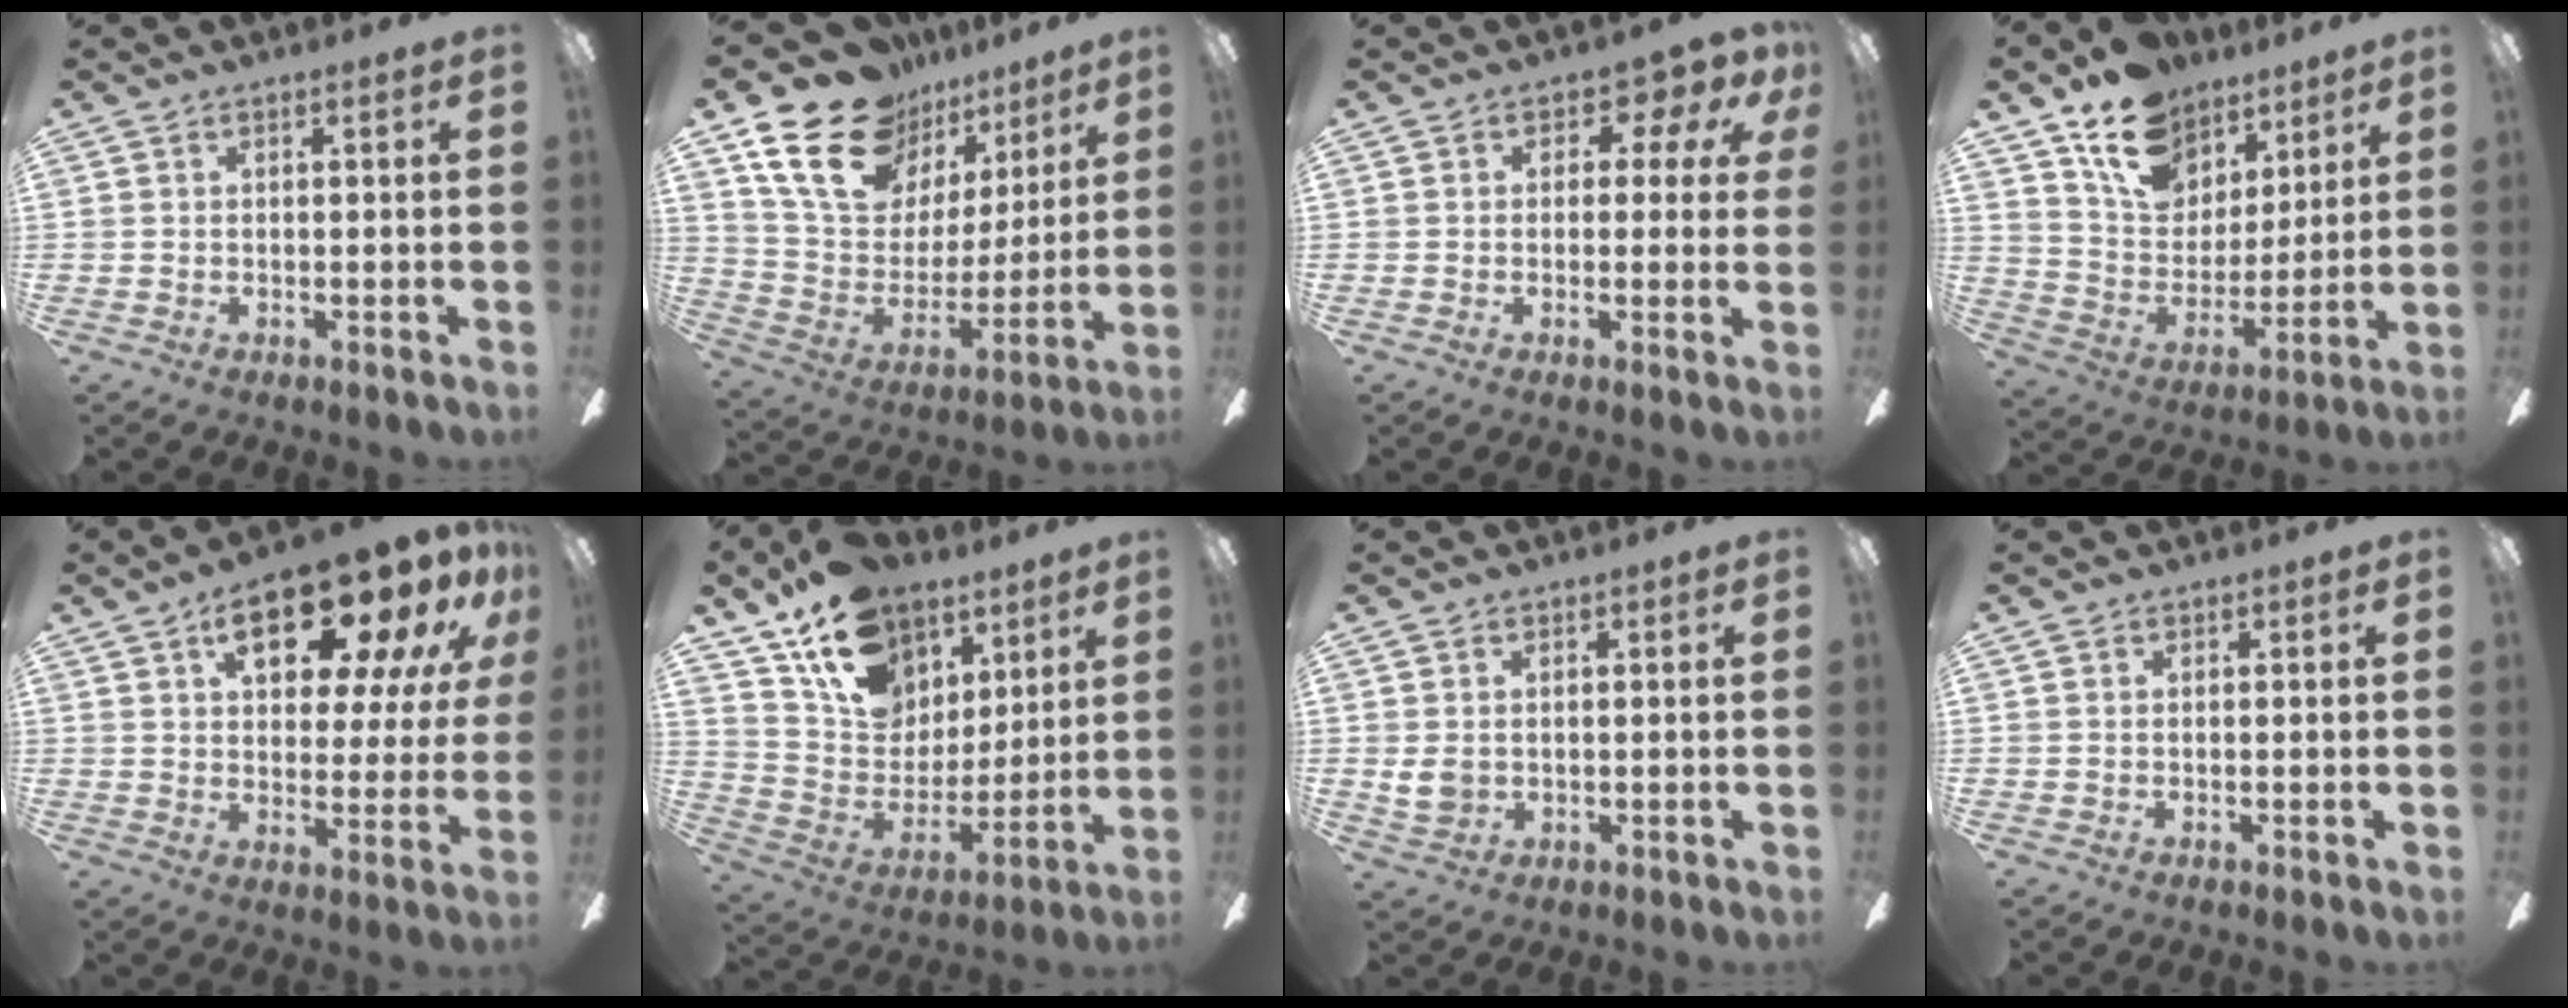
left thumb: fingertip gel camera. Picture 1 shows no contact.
{"total": 20.0, "force": [13.5, 12.2, 8.3], "torque": [-0.154, -0.077, 0.251]}
{"total": 5.5, "force": [2.2, 3.4, 3.7], "torque": [-0.039, -0.012, 0.032]}
{"total": 16.9, "force": [12.0, 10.1, 6.3], "torque": [-0.112, -0.072, 0.223]}
{"total": 19.9, "force": [12.0, 8.3, 13.5], "torque": [-0.185, -0.066, 0.191]}
{"total": 18.7, "force": [12.3, 11.9, 7.5], "torque": [-0.143, -0.069, 0.232]}
{"total": 4.0, "force": [0.8, 3.3, 2.1], "torque": [-0.039, 0.001, 0.015]}
{"total": 0.0}